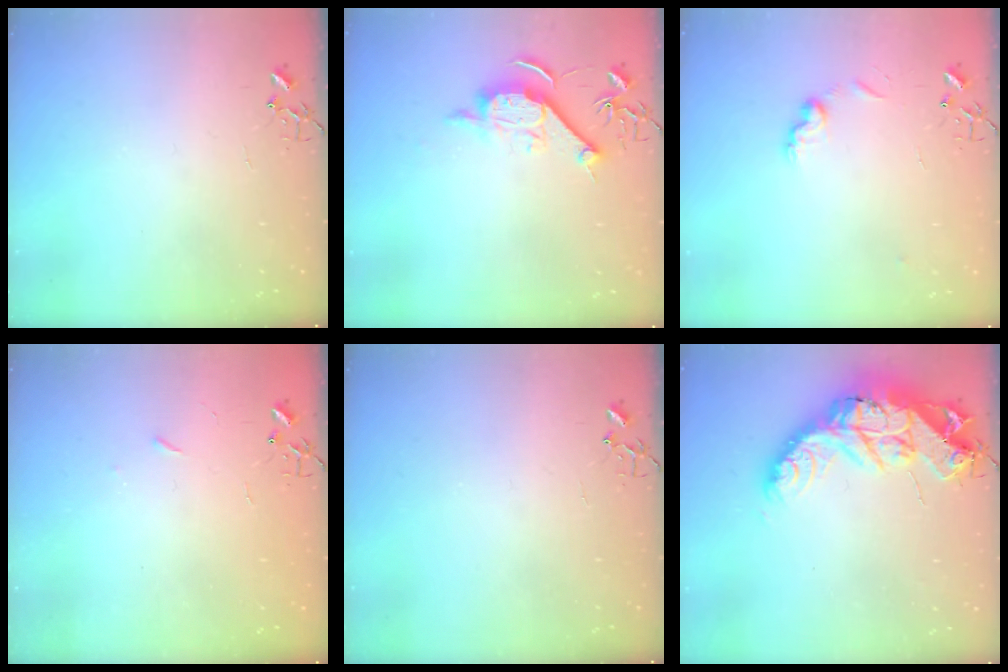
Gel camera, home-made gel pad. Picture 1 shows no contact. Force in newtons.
{"total": 11.0, "press": 11.0, "slide": 0.4}
{"total": 8.6, "press": 8.6, "slide": 0.1}
{"total": 2.5, "press": 2.5, "slide": 0.4}
{"total": 0.0}
{"total": 21.4, "press": 21.3, "slide": 1.7}